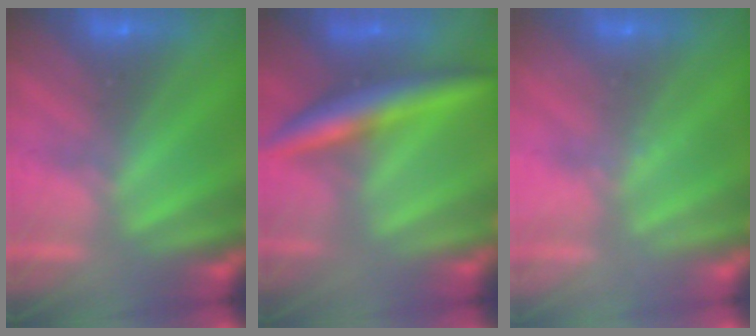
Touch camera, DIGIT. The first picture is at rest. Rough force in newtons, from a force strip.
{"total": 6.0}
{"total": 2.3}